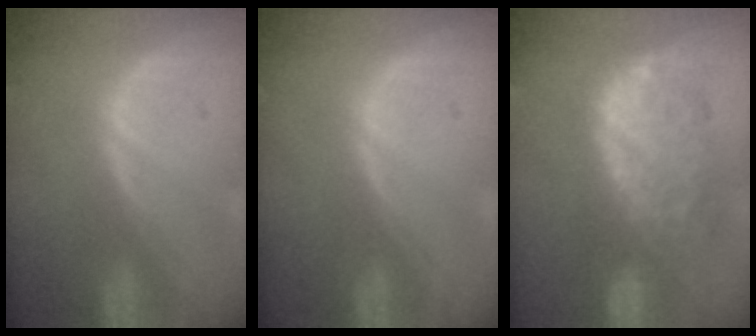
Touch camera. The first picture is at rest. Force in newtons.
{"total": 0.0}
{"total": 10.1, "press": 9.6, "slide": 3.1}